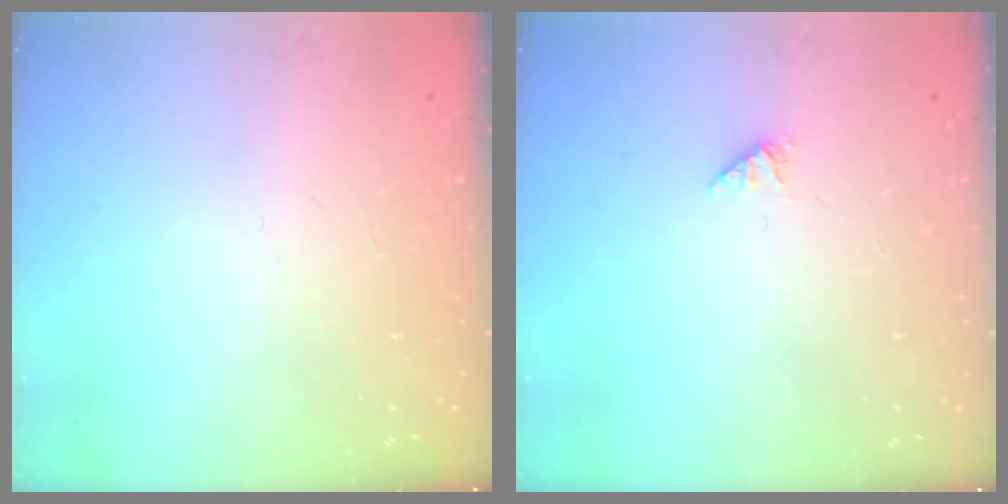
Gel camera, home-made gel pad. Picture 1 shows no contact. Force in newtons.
{"total": 1.0, "press": 1.0, "slide": 0.2}